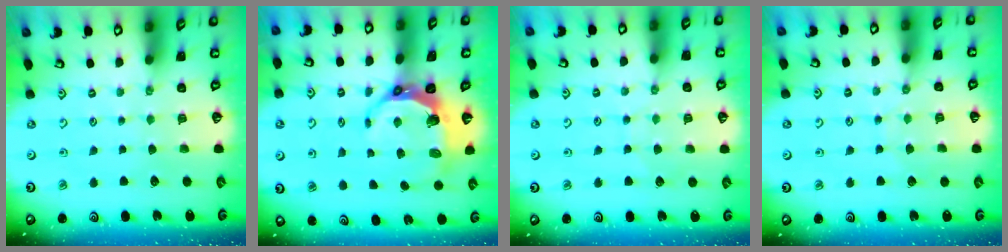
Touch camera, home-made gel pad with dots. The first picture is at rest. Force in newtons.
{"total": 9.1, "press": 7.8, "slide": 4.7}
{"total": 5.1, "press": 5.1, "slide": 0.5}
{"total": 5.4, "press": 5.4, "slide": 0.5}